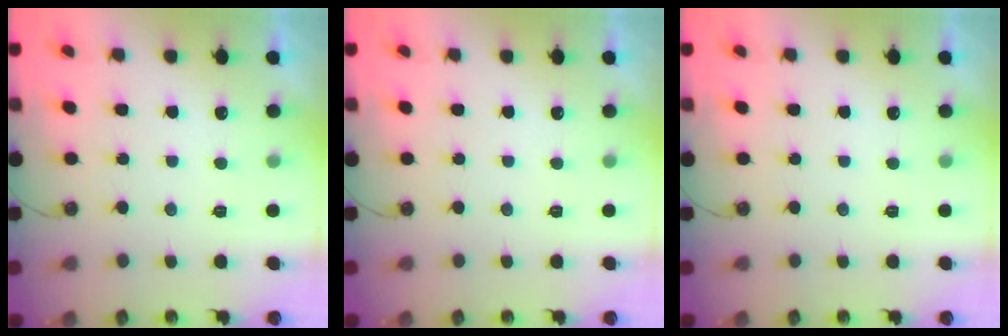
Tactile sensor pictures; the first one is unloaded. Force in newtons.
{"total": 0.0}
{"total": 0.0}